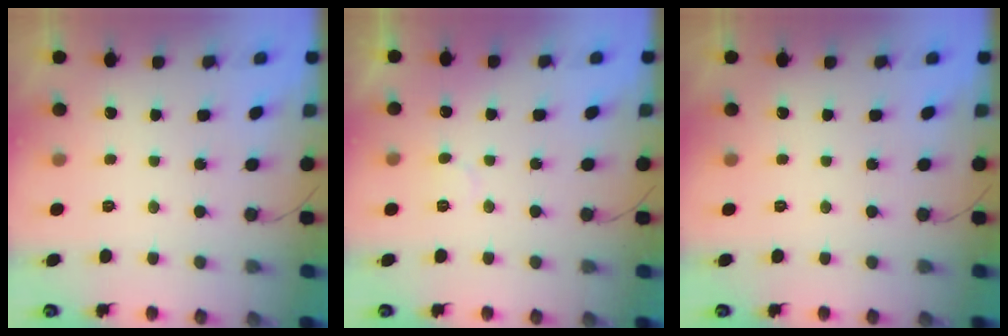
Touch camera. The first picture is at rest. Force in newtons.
{"total": 4.0, "press": 4.0, "slide": 0.4}
{"total": 0.0}